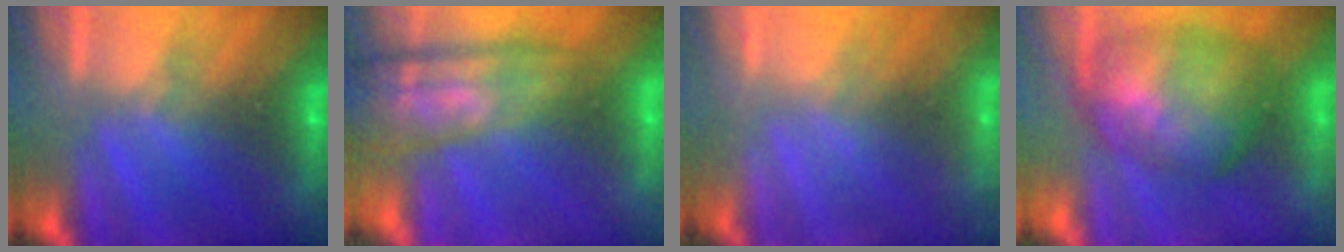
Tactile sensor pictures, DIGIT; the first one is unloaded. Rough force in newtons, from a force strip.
{"total": 7.2}
{"total": 2.3}
{"total": 6.1}